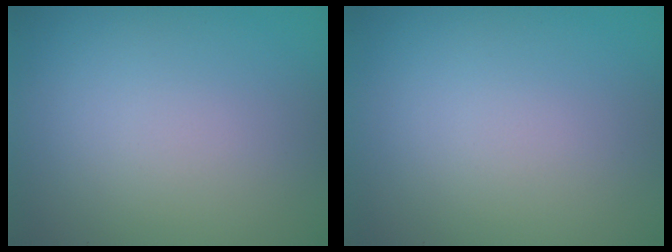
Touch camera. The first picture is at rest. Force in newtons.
{"total": 0.0}